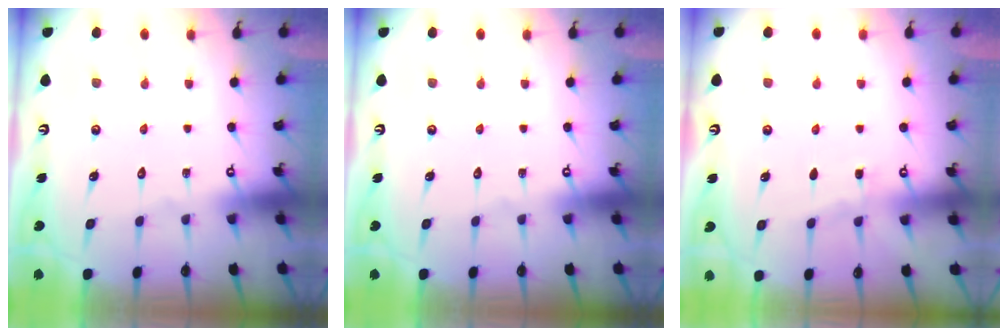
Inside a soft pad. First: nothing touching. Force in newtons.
{"total": 0.0}
{"total": 4.1, "press": 4.1, "slide": 0.5}